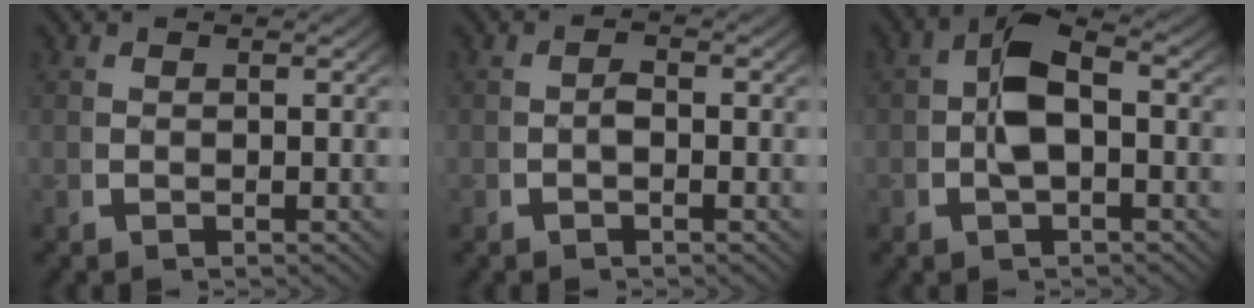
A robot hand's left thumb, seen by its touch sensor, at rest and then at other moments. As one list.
[{"total": 1.0, "force": [-0.6, 0.5, 0.7], "torque": [-0.010, -0.002, -0.012]}, {"total": 5.5, "force": [-0.4, 3.4, 4.4], "torque": [-0.090, -0.009, -0.007]}]